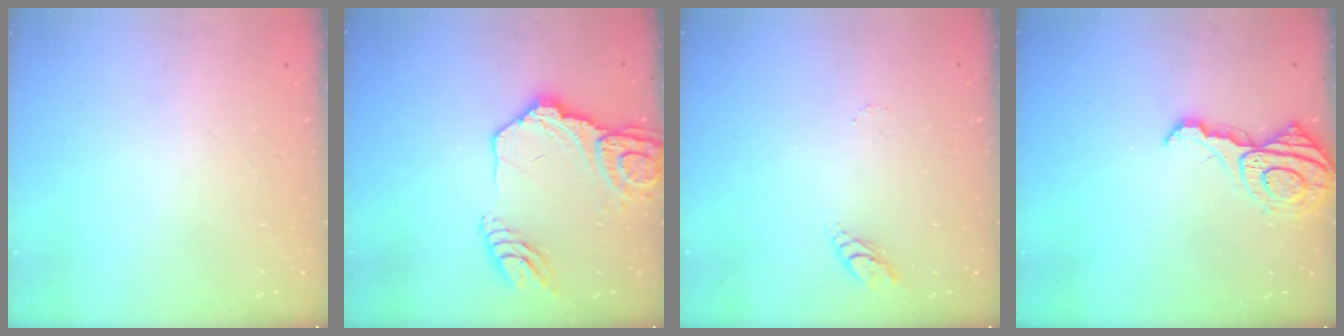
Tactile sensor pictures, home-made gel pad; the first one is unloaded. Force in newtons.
{"total": 16.9, "press": 16.8, "slide": 1.7}
{"total": 4.6, "press": 4.6, "slide": 0.4}
{"total": 12.3, "press": 12.3, "slide": 0.8}